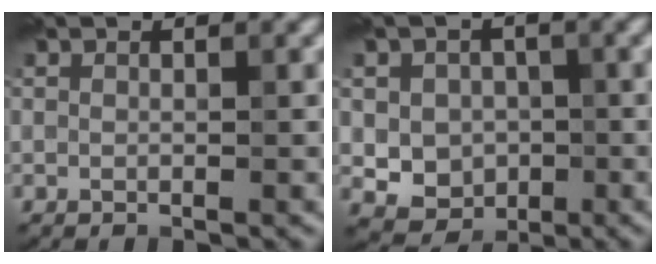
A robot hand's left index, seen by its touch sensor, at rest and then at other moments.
{"total": 4.7, "force": [-0.2, 4.2, 2.2], "torque": [-0.013, 0.000, -0.016]}